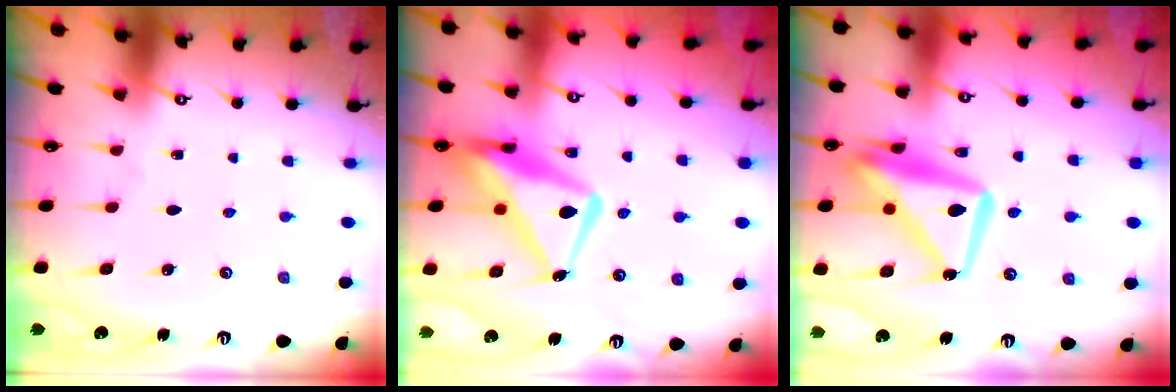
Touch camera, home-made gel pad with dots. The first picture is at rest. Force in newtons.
{"total": 16.1, "press": 16.1, "slide": 1.6}
{"total": 16.4, "press": 16.3, "slide": 1.8}